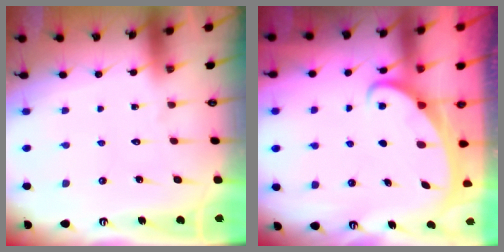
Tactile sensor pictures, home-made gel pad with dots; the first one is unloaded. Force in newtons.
{"total": 2.3, "press": 2.2, "slide": 0.3}